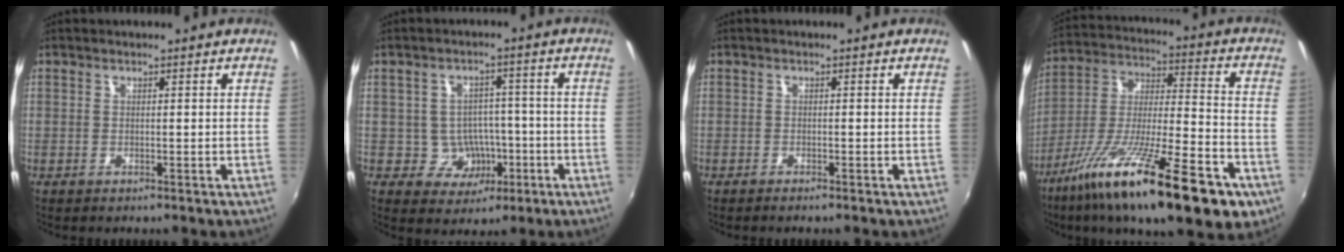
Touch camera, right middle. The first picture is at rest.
{"total": 6.5, "force": [-2.1, 5.9, 1.9], "torque": [-0.045, 0.020, -0.011]}
{"total": 1.4, "force": [-1.2, -0.2, 0.7], "torque": [-0.019, -0.003, -0.025]}
{"total": 26.8, "force": [-15.3, 5.9, 21.3], "torque": [-0.361, -0.055, -0.252]}